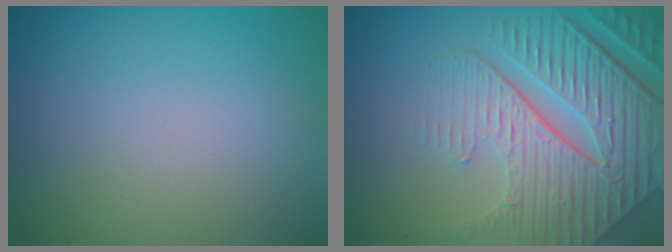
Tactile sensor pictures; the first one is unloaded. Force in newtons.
{"total": 9.1, "press": 6.2, "slide": 6.6}